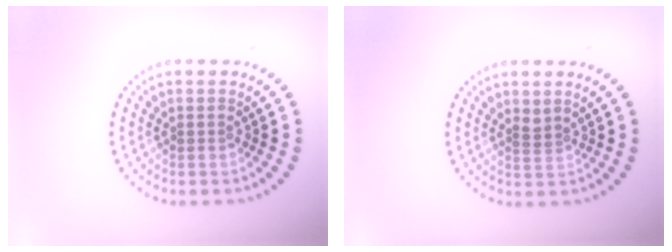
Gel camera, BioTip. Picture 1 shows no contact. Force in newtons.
{"total": 0.8, "press": 0.5, "slide": 0.7}